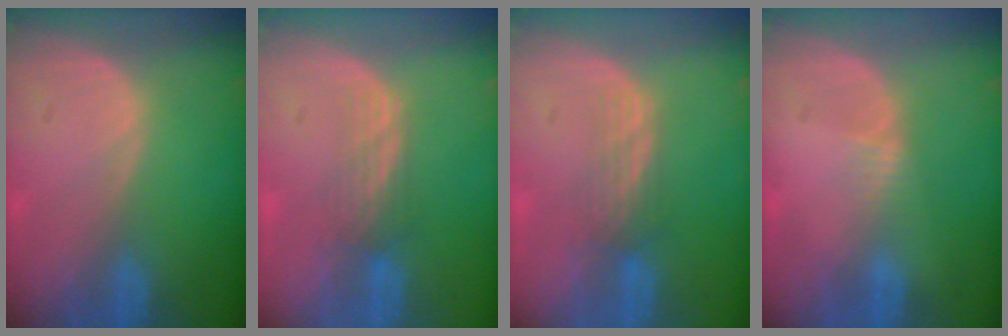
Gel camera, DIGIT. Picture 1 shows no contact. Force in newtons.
{"total": 3.2, "press": 2.6, "slide": 1.9}
{"total": 3.2, "press": 2.6, "slide": 1.9}
{"total": 1.3, "press": 1.1, "slide": 0.8}